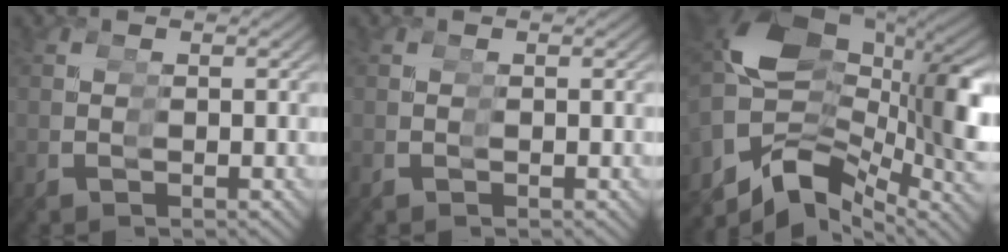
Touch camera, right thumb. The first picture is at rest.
{"total": 0.0}
{"total": 19.4, "force": [2.4, 12.3, 14.9], "torque": [-0.252, -0.005, 0.044]}